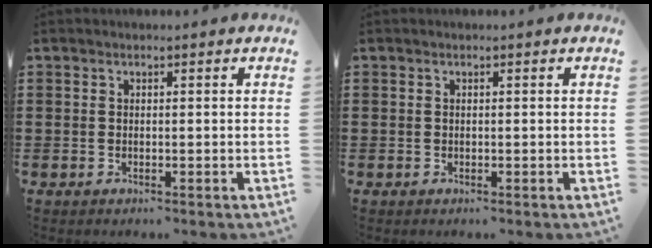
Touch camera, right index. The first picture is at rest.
{"total": 0.0}